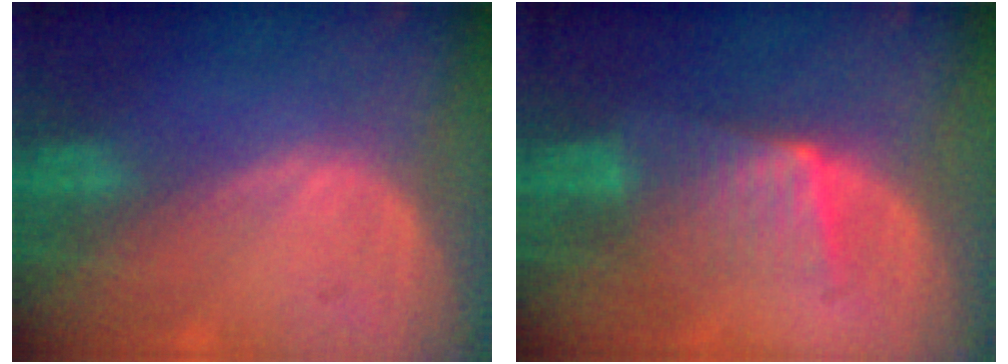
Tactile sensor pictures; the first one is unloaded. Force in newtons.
{"total": 5.8, "press": 5.4, "slide": 2.1}